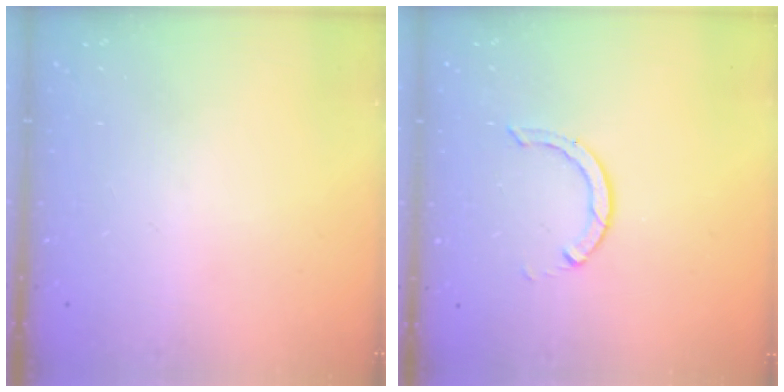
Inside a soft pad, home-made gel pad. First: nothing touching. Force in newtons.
{"total": 3.2, "press": 3.2, "slide": 0.4}